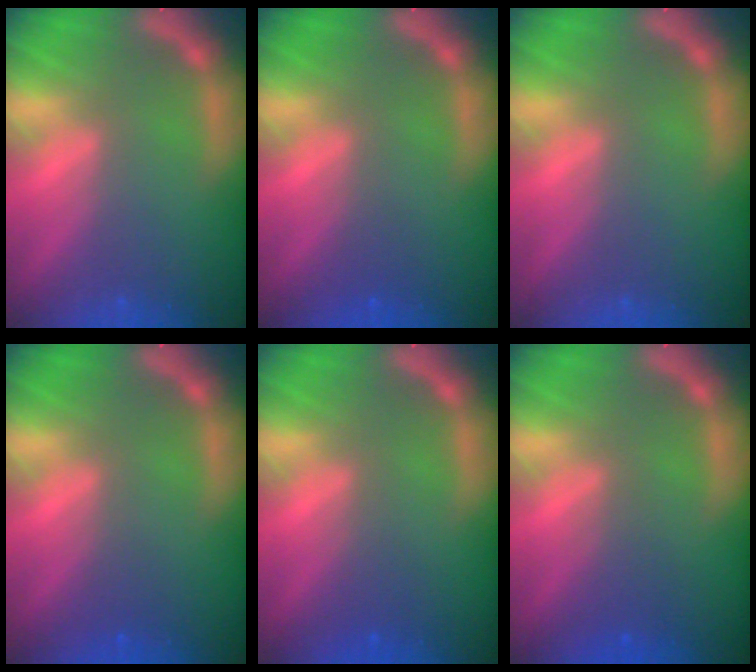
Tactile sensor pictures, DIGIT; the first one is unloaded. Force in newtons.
{"total": 1.0}
{"total": 0.0}
{"total": 1.0}
{"total": 1.5}
{"total": 1.9}